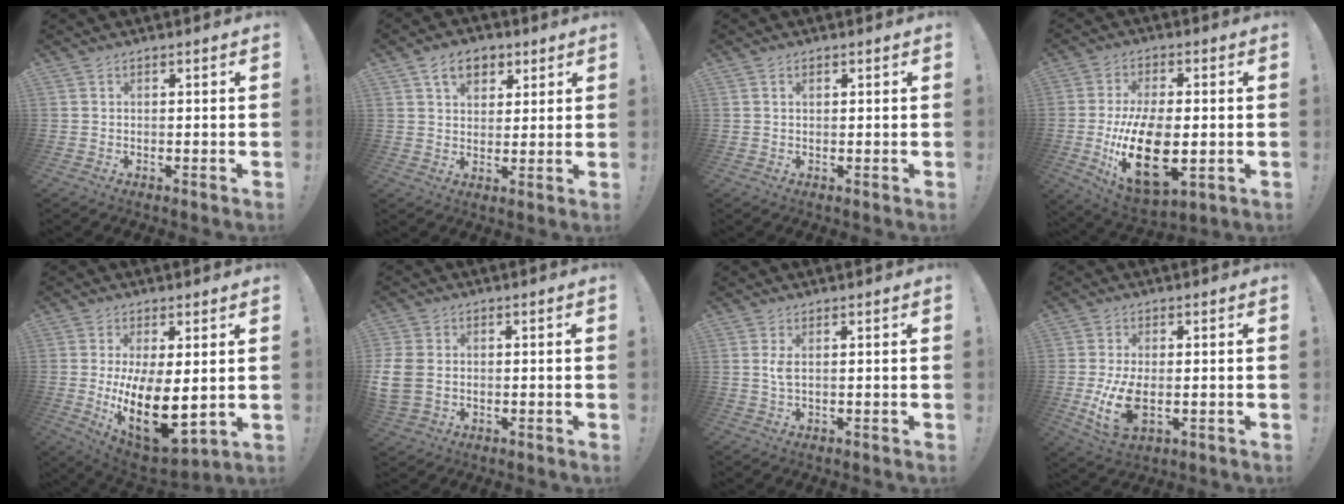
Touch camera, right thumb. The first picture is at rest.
{"total": 8.7, "force": [4.4, 6.2, 4.3], "torque": [-0.060, -0.007, 0.084]}
{"total": 0.9, "force": [0.5, 0.5, 0.6], "torque": [-0.012, 0.000, 0.010]}
{"total": 19.3, "force": [-3.3, 10.3, 16.0], "torque": [-0.298, -0.012, -0.048]}
{"total": 15.9, "force": [0.0, 7.3, 14.1], "torque": [-0.239, -0.035, 0.017]}
{"total": 7.2, "force": [-0.2, 5.5, 4.7], "torque": [-0.109, 0.000, 0.002]}
{"total": 2.6, "force": [0.6, 0.7, 2.5], "torque": [-0.045, 0.001, 0.008]}
{"total": 9.8, "force": [-1.4, 5.2, 8.2], "torque": [-0.164, -0.015, -0.017]}